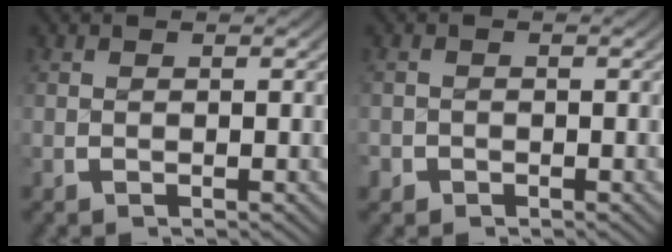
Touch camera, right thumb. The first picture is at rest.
{"total": 1.4, "force": [-1.1, 0.9, -0.5], "torque": [0.005, -0.012, -0.018]}